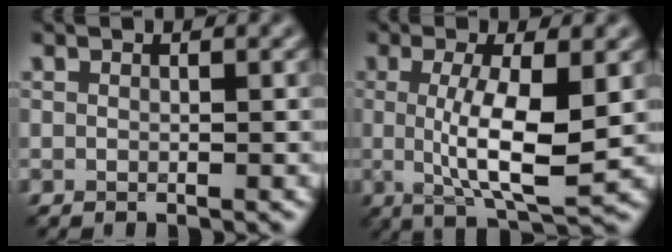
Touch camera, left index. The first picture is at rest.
{"total": 7.2, "force": [-0.1, 1.8, 6.9], "torque": [-0.118, -0.008, 0.003]}